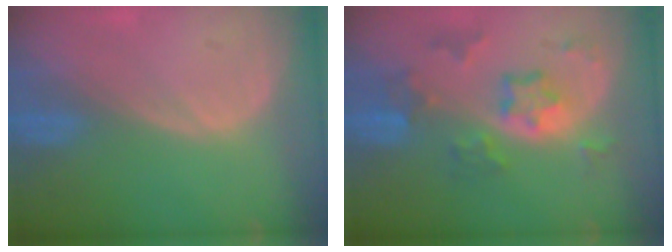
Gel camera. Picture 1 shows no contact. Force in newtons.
{"total": 7.4, "press": 6.6, "slide": 3.3}